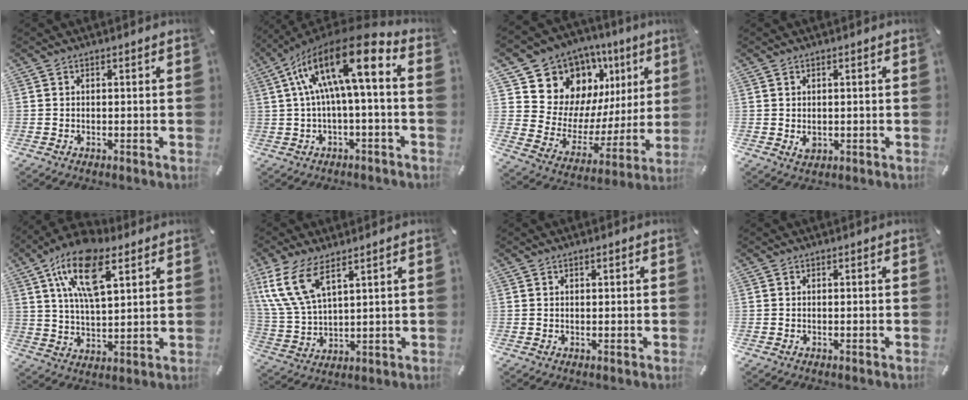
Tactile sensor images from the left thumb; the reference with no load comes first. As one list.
[{"total": 18.2, "force": [4.1, 5.8, 16.8], "torque": [-0.303, -0.022, 0.062]}, {"total": 14.9, "force": [10.0, 10.3, 3.9], "torque": [-0.071, -0.097, 0.189]}, {"total": 1.8, "force": [0.0, 1.5, 0.9], "torque": [-0.010, 0.000, 0.000]}, {"total": 16.3, "force": [8.6, 7.5, 11.6], "torque": [-0.230, -0.020, 0.147]}, {"total": 11.4, "force": [6.8, 5.2, 7.6], "torque": [-0.188, -0.018, 0.124]}, {"total": 0.5, "force": [0.4, 0.3, 0.0], "torque": [-0.001, 0.003, 0.007]}, {"total": 0.0}]